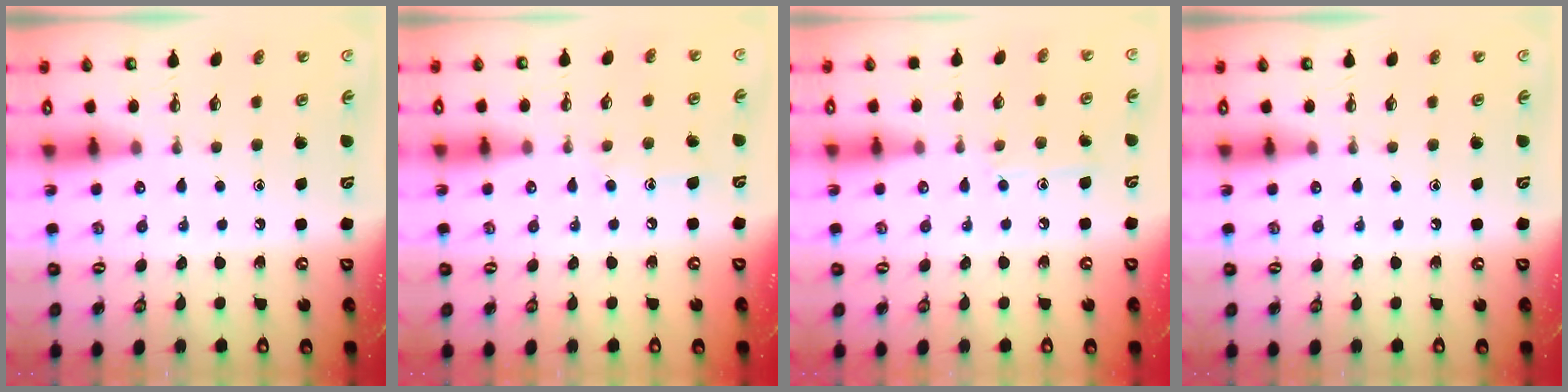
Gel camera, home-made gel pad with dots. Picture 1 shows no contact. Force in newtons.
{"total": 5.9, "press": 5.8, "slide": 0.7}
{"total": 7.5, "press": 7.5, "slide": 0.4}
{"total": 0.0}